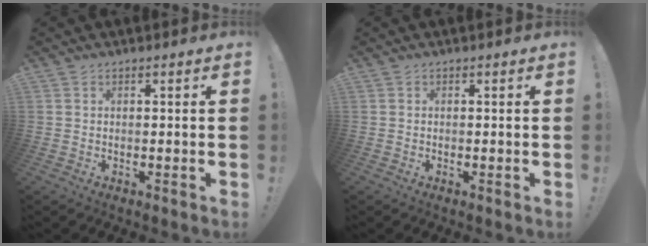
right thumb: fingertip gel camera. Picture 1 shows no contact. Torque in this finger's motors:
{"motor_torque": [-0.26, 0.12, -0.07, 0.15, -0.06]}